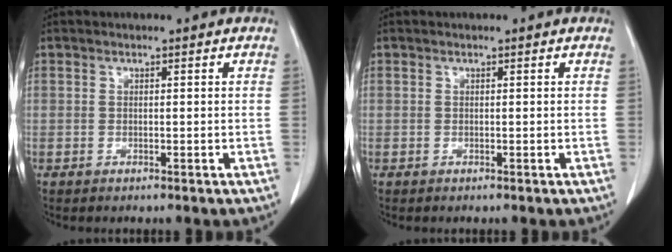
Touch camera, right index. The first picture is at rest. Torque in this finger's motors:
{"motor_torque": [0.00, 0.00, 0.00, 0.00]}